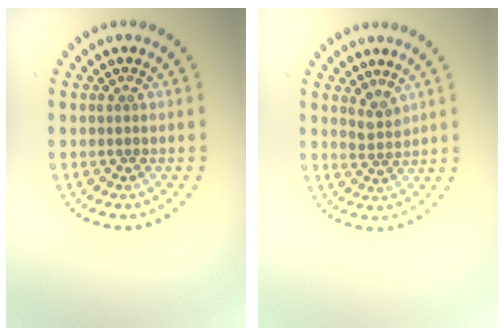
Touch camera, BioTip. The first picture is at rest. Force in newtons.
{"total": 1.7, "press": 1.3, "slide": 1.2}